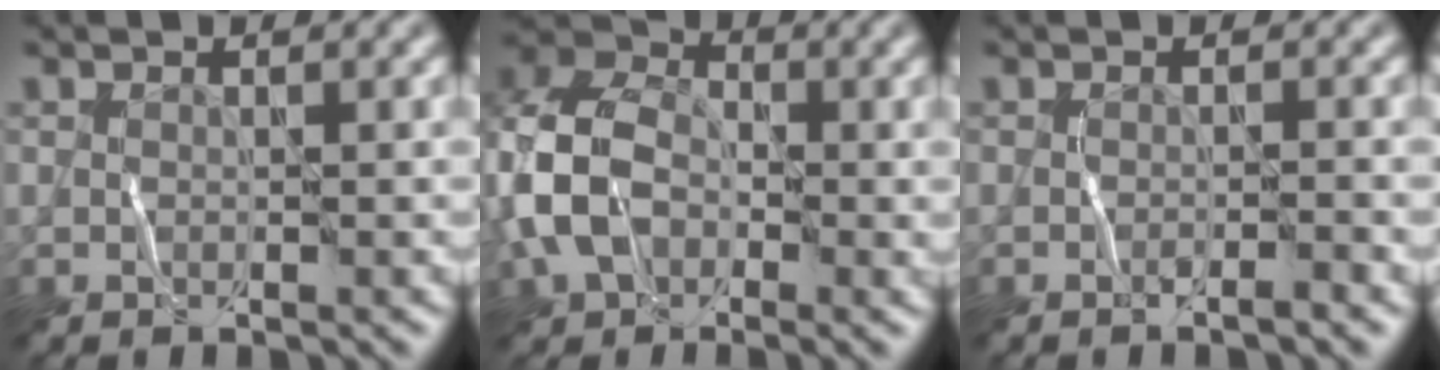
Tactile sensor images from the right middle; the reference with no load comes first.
{"total": 7.3, "force": [-1.3, 5.3, 4.8], "torque": [-0.132, 0.015, -0.031]}
{"total": 1.2, "force": [-0.8, 0.0, 0.9], "torque": [-0.014, 0.002, -0.012]}